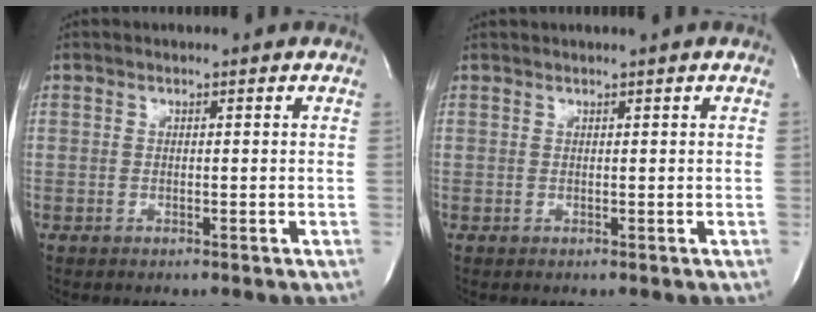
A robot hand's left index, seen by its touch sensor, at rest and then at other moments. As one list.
[{"total": 0.8, "force": [0.6, -0.4, 0.4], "torque": [-0.009, -0.002, 0.019]}]